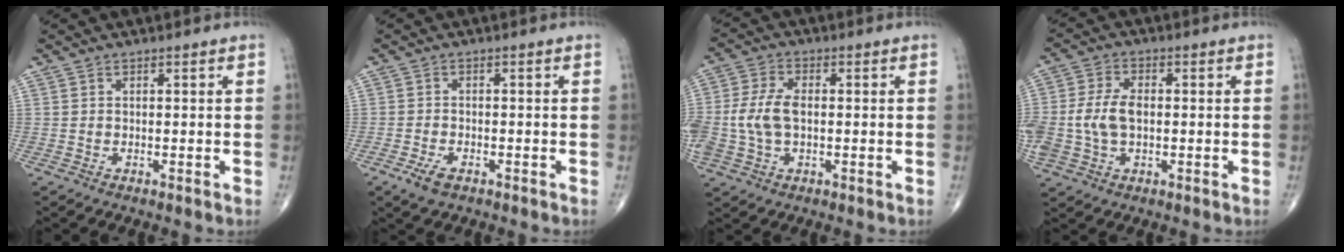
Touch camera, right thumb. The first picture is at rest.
{"total": 3.3, "force": [-1.9, 1.6, 2.2], "torque": [-0.046, 0.000, -0.036]}
{"total": 8.7, "force": [-0.5, 5.2, 6.9], "torque": [-0.160, 0.014, -0.011]}
{"total": 8.9, "force": [-0.5, 5.5, 6.9], "torque": [-0.155, 0.014, -0.010]}